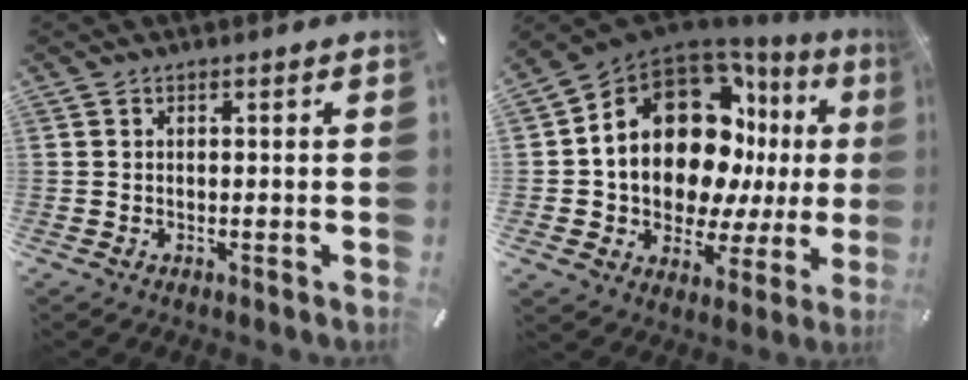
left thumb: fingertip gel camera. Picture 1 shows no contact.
{"total": 19.9, "force": [6.4, 12.9, 13.7], "torque": [-0.251, -0.061, 0.117]}